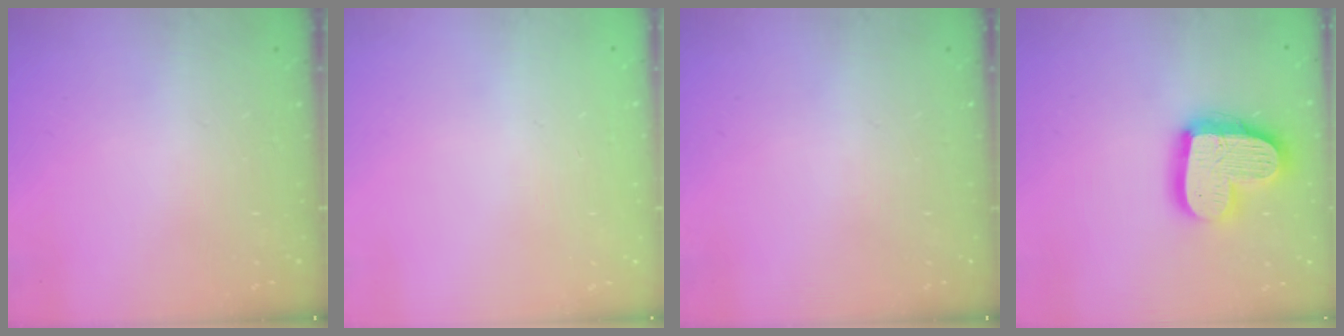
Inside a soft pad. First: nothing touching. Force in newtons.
{"total": 0.0}
{"total": 0.0}
{"total": 18.7, "press": 18.7, "slide": 1.5}